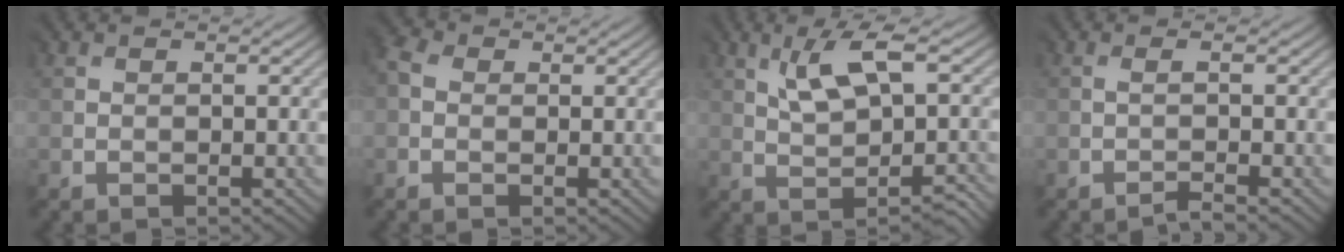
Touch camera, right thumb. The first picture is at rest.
{"total": 3.4, "force": [0.0, 2.7, 2.0], "torque": [-0.057, 0.003, -0.006]}
{"total": 4.6, "force": [1.7, 1.1, 4.1], "torque": [-0.065, 0.012, 0.032]}
{"total": 1.0, "force": [-0.8, -0.5, 0.3], "torque": [0.003, 0.003, -0.025]}